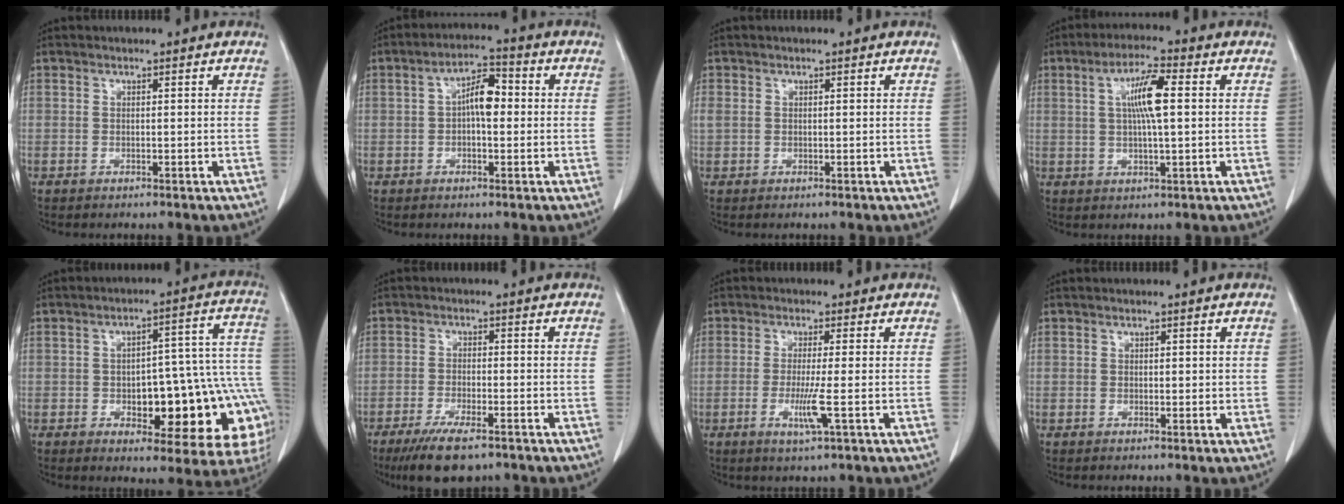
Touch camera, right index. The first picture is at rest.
{"total": 5.8, "force": [0.2, 2.3, 5.3], "torque": [-0.092, 0.022, -0.001]}
{"total": 0.8, "force": [0.2, 0.7, 0.5], "torque": [-0.020, 0.016, 0.010]}
{"total": 7.2, "force": [1.4, 0.8, 7.1], "torque": [-0.130, 0.008, 0.023]}
{"total": 20.1, "force": [-4.7, 6.8, 18.3], "torque": [-0.145, 0.044, -0.042]}
{"total": 8.1, "force": [-5.8, 1.9, 5.3], "torque": [-0.092, -0.015, -0.093]}
{"total": 4.4, "force": [-1.3, -0.7, 4.2], "torque": [-0.086, -0.015, -0.025]}
{"total": 0.9, "force": [0.2, 0.6, 0.6], "torque": [-0.003, 0.001, 0.003]}